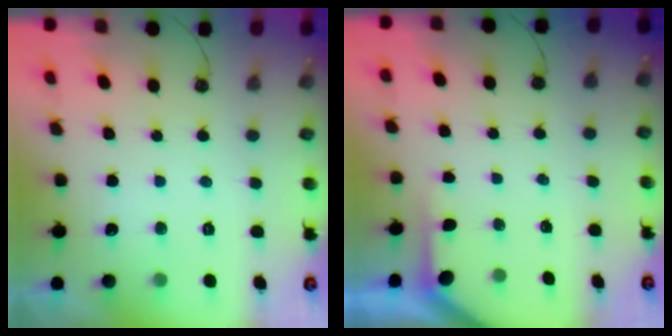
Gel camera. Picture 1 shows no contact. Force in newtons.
{"total": 1.9, "press": 1.9, "slide": 0.2}